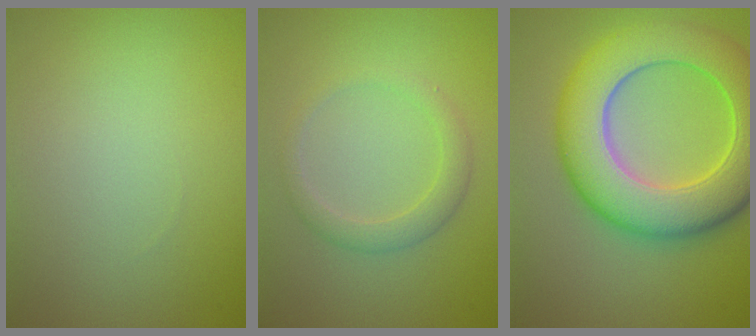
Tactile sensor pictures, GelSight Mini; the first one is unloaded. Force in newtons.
{"total": 2.2, "press": 2.2, "slide": 0.1}
{"total": 11.0, "press": 11.0, "slide": 0.2}